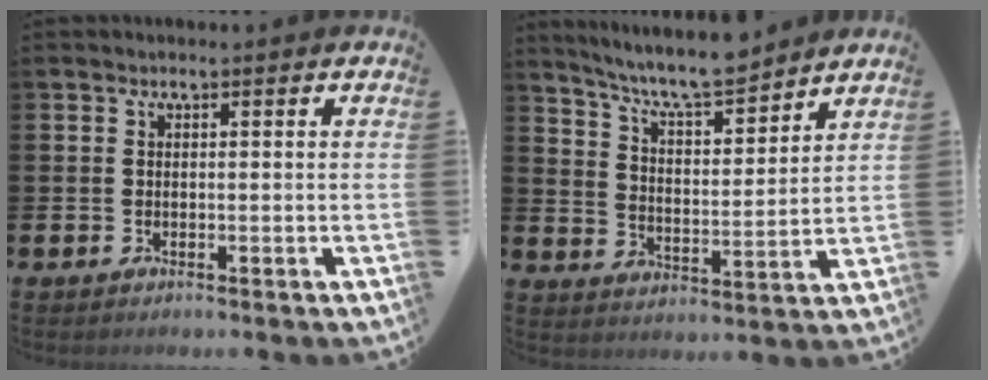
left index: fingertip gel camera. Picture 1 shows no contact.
{"total": 8.1, "force": [7.7, 0.7, 2.4], "torque": [-0.072, -0.050, 0.136]}